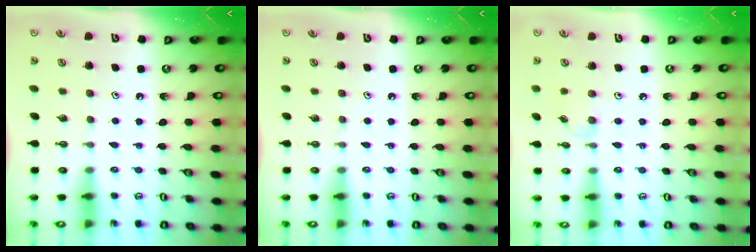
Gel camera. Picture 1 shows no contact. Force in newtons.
{"total": 0.0}
{"total": 2.9, "press": 2.8, "slide": 0.5}